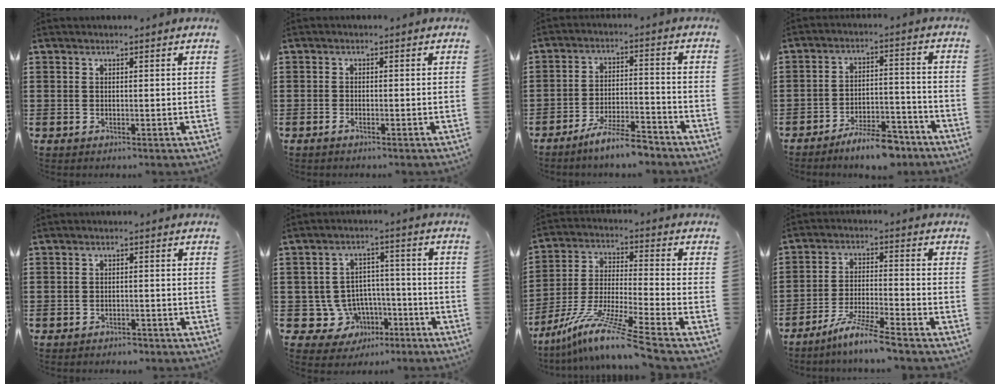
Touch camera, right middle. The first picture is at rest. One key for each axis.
{"total": 0.6, "fx": -0.4, "fy": 0.0, "fz": 0.5, "tx": -0.010, "ty": -0.004, "tz": -0.007}
{"total": 6.6, "fx": -5.8, "fy": 0.2, "fz": 3.2, "tx": -0.064, "ty": -0.005, "tz": -0.108}
{"total": 7.1, "fx": -6.2, "fy": 1.3, "fz": 3.1, "tx": -0.048, "ty": 0.012, "tz": -0.112}
{"total": 1.3, "fx": -1.3, "fy": 0.3, "fz": 0.0, "tx": -0.006, "ty": 0.000, "tz": -0.028}
{"total": 7.1, "fx": -3.0, "fy": 6.2, "fz": 1.5, "tx": -0.067, "ty": 0.007, "tz": -0.050}
{"total": 10.6, "fx": -8.5, "fy": -0.7, "fz": 6.4, "tx": -0.135, "ty": -0.010, "tz": -0.175}
{"total": 6.4, "fx": -5.6, "fy": -0.7, "fz": 3.1, "tx": -0.069, "ty": -0.019, "tz": -0.108}